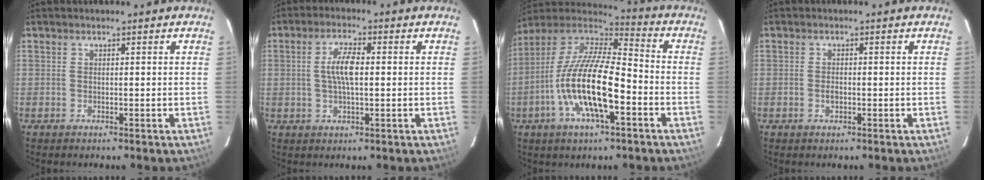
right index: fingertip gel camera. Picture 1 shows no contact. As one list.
[{"total": 5.4, "force": [0.3, 1.7, 5.1], "torque": [-0.100, 0.007, 0.008]}, {"total": 19.1, "force": [-6.3, 5.9, 17.1], "torque": [-0.332, -0.015, -0.126]}, {"total": 1.3, "force": [-0.4, 0.9, 0.9], "torque": [-0.017, 0.002, -0.007]}]